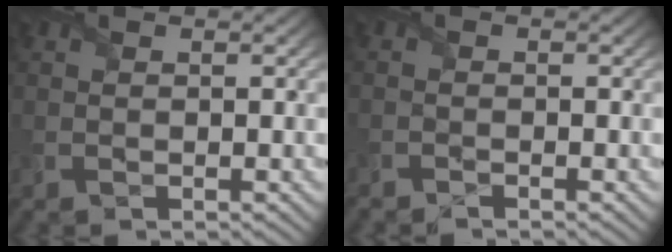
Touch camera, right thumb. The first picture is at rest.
{"total": 1.3, "force": [-1.3, 0.0, -0.1], "torque": [0.003, -0.004, -0.030]}